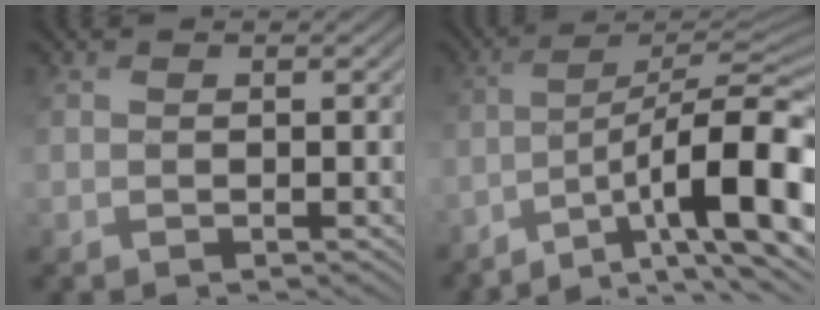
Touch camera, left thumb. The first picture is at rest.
{"total": 14.1, "force": [-7.1, 3.7, 11.6], "torque": [-0.181, -0.001, -0.102]}